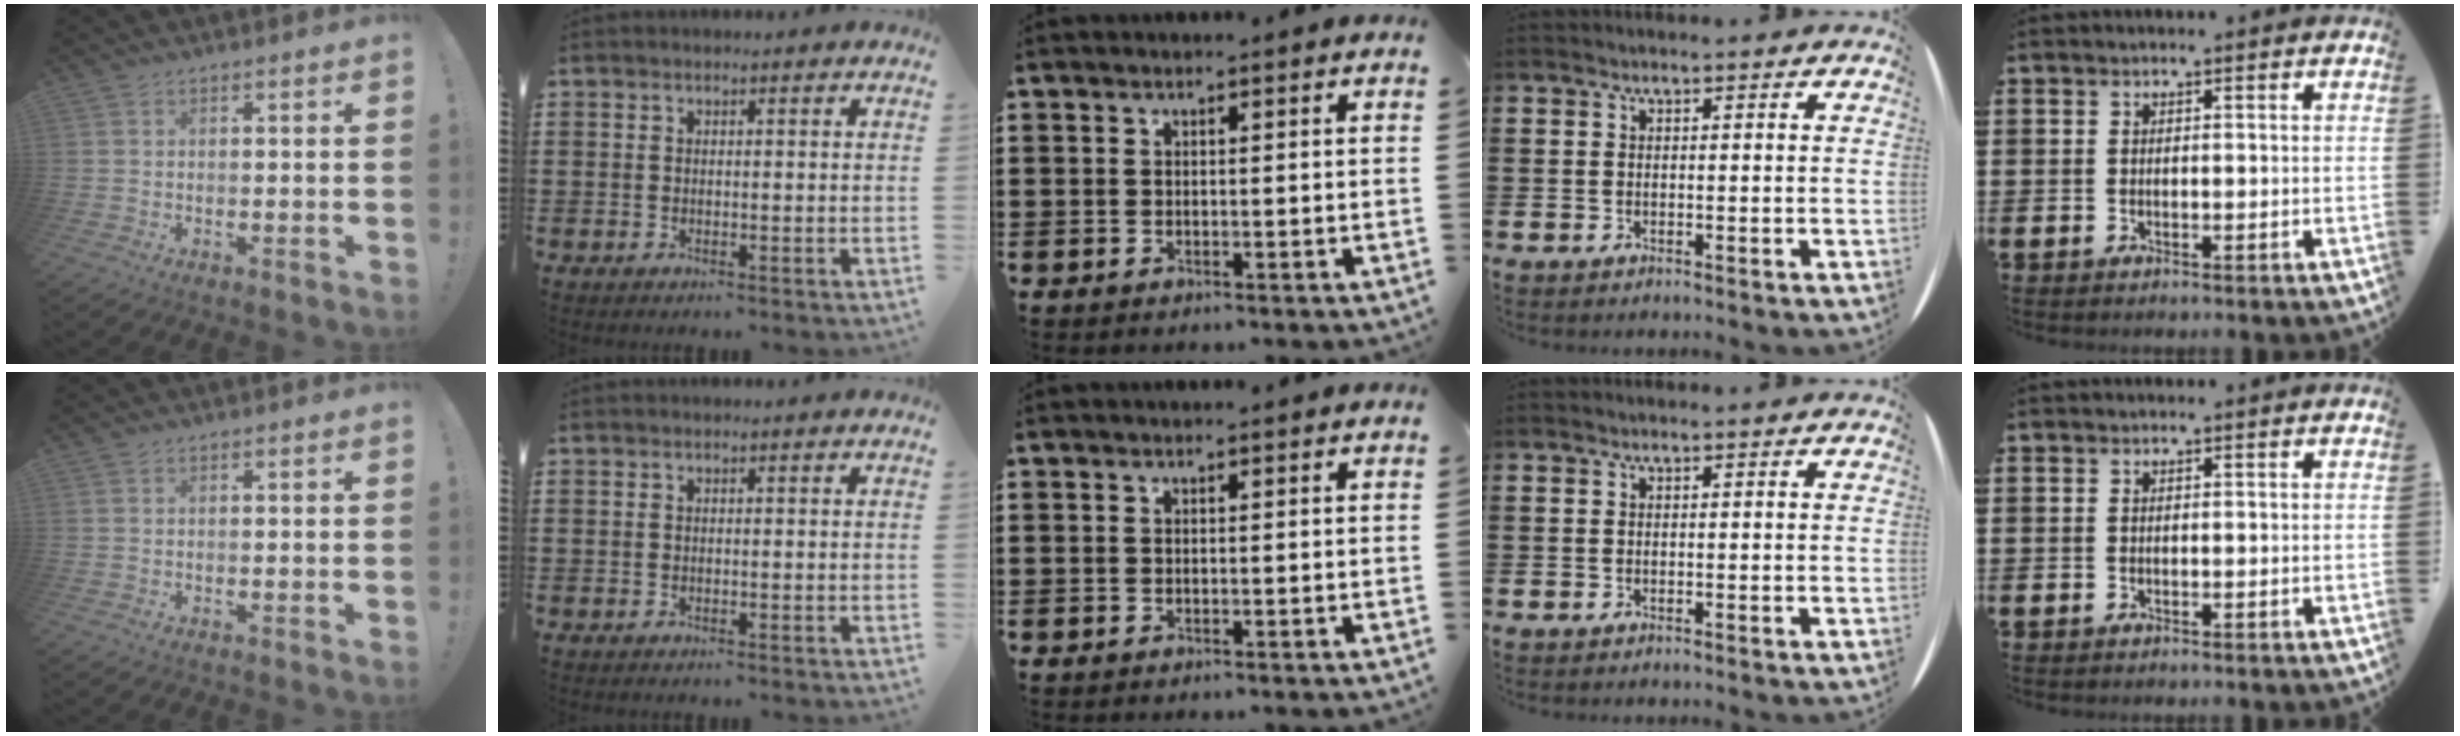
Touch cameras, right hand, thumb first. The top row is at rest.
{}